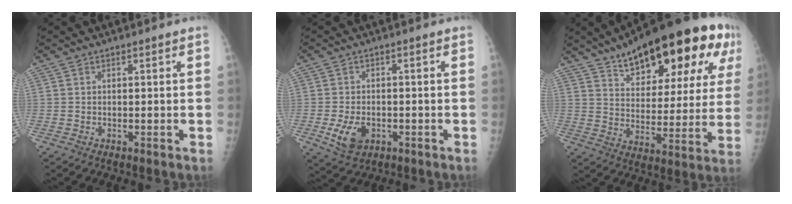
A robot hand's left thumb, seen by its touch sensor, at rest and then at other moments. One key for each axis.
{"total": 6.0, "fx": -2.0, "fy": 4.0, "fz": 4.0, "tx": -0.069, "ty": 0.002, "tz": -0.027}
{"total": 26.5, "fx": 14.8, "fy": 10.9, "fz": 19.2, "tx": -0.240, "ty": -0.019, "tz": 0.215}